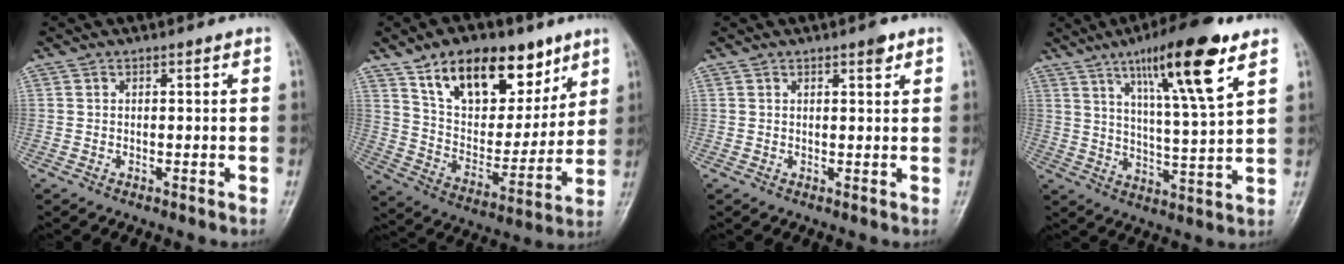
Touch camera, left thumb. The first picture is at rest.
{"total": 21.0, "force": [12.4, 11.6, 12.4], "torque": [-0.143, -0.045, 0.213]}
{"total": 1.9, "force": [1.2, 0.5, 1.3], "torque": [-0.015, -0.005, 0.016]}
{"total": 16.1, "force": [8.8, 2.3, 13.2], "torque": [-0.209, -0.041, 0.144]}